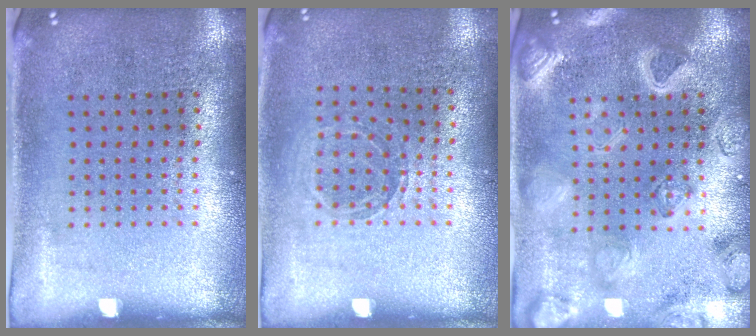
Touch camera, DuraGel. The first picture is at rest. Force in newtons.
{"total": 1.0, "press": 1.0, "slide": 0.1}
{"total": 3.1, "press": 3.0, "slide": 0.9}